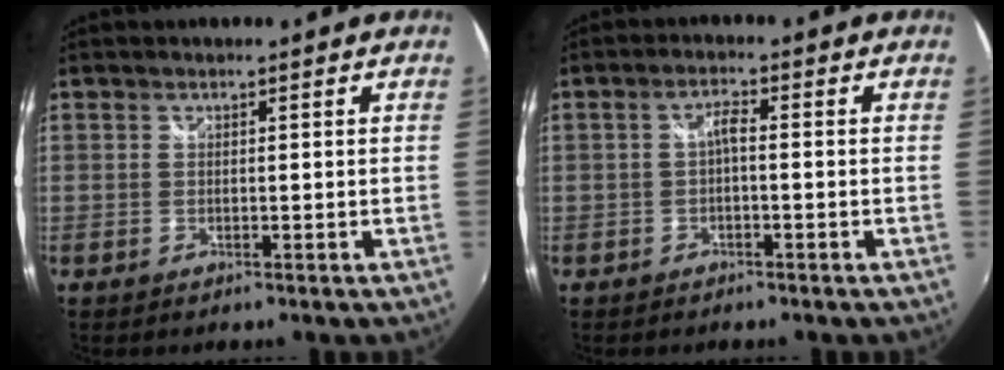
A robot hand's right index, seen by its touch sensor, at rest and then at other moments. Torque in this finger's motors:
{"motor_torque": [0.32, -0.19, 0.21, 0.05]}